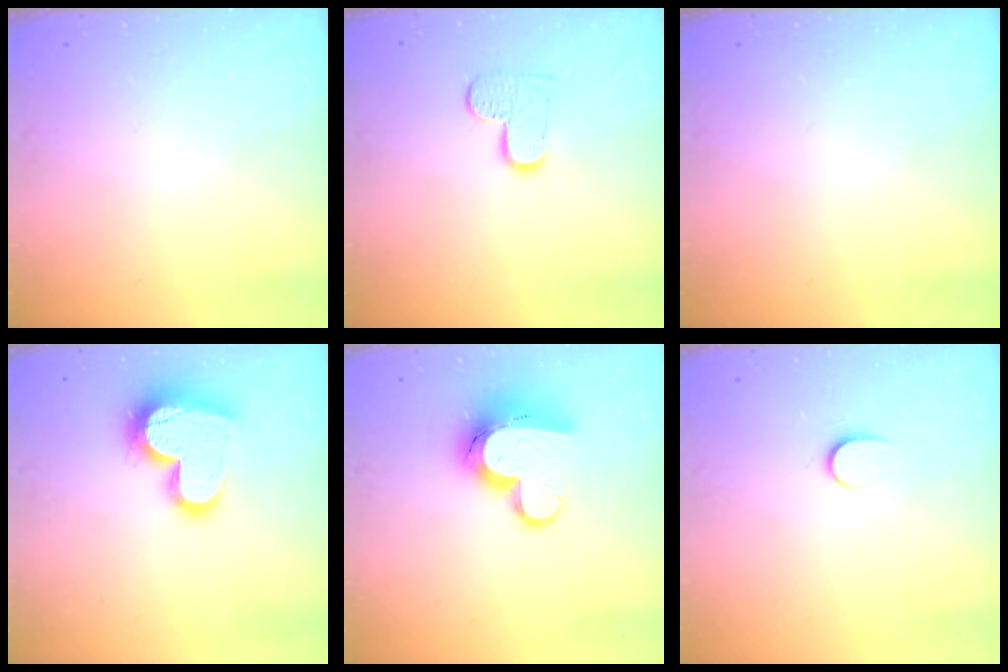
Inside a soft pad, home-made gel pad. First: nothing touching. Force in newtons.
{"total": 8.5, "press": 8.4, "slide": 0.4}
{"total": 0.0}
{"total": 17.4, "press": 17.3, "slide": 1.3}
{"total": 13.6, "press": 13.5, "slide": 1.3}
{"total": 5.7, "press": 5.7, "slide": 0.5}